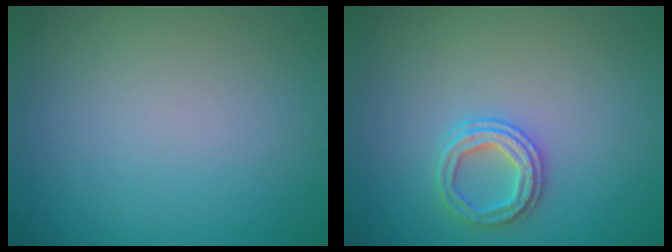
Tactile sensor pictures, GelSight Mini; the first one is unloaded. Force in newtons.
{"total": 2.4, "press": 2.4, "slide": 0.4}